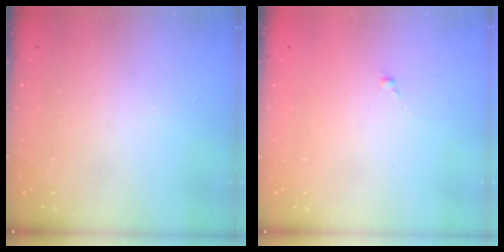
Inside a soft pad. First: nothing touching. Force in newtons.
{"total": 0.5, "press": 0.4, "slide": 0.4}